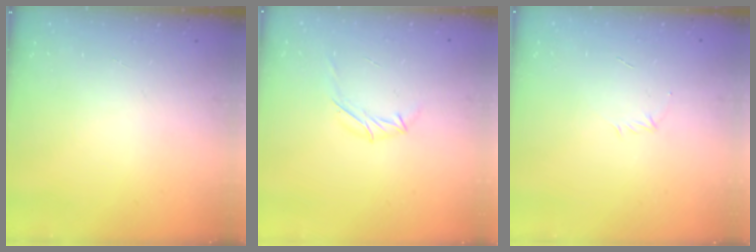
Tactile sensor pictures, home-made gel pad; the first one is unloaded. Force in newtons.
{"total": 4.7, "press": 4.6, "slide": 1.1}
{"total": 2.7, "press": 2.6, "slide": 0.7}